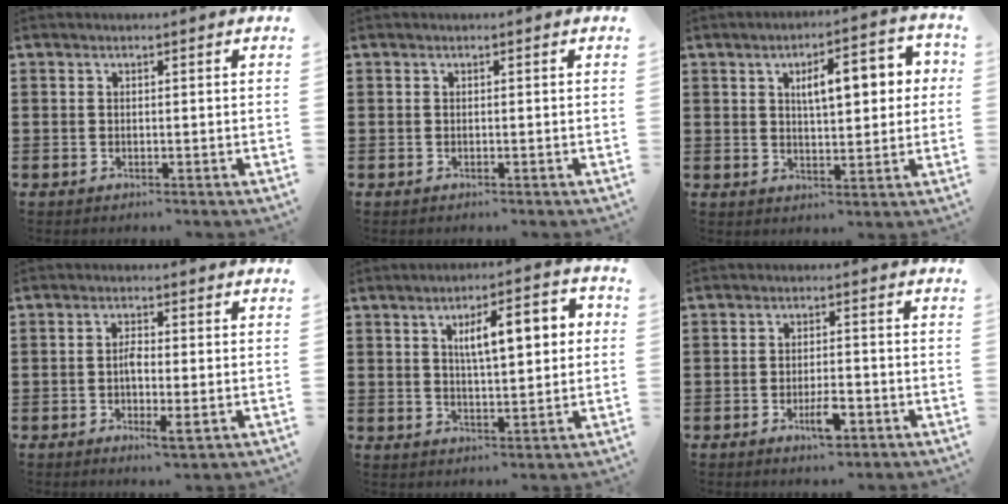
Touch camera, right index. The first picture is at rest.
{"total": 0.0}
{"total": 7.9, "force": [2.2, 3.0, 7.0], "torque": [-0.106, -0.002, 0.026]}
{"total": 3.5, "force": [-0.6, 1.0, 3.3], "torque": [-0.067, -0.001, -0.013]}
{"total": 8.0, "force": [2.2, 2.7, 7.2], "torque": [-0.116, 0.001, 0.029]}
{"total": 4.2, "force": [-2.0, 1.4, 3.5], "torque": [-0.062, 0.001, -0.035]}